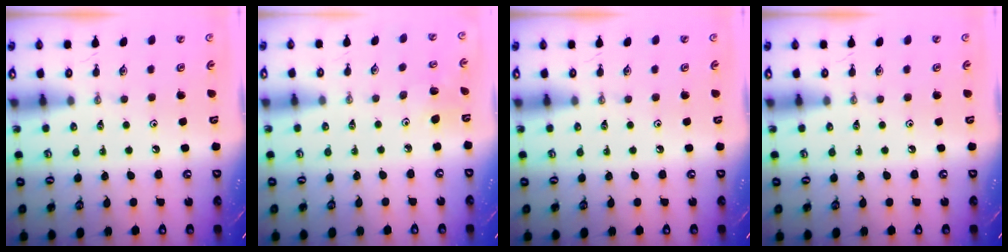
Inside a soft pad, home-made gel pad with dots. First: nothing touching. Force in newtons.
{"total": 4.7, "press": 4.7, "slide": 0.2}
{"total": 0.0}
{"total": 0.0}